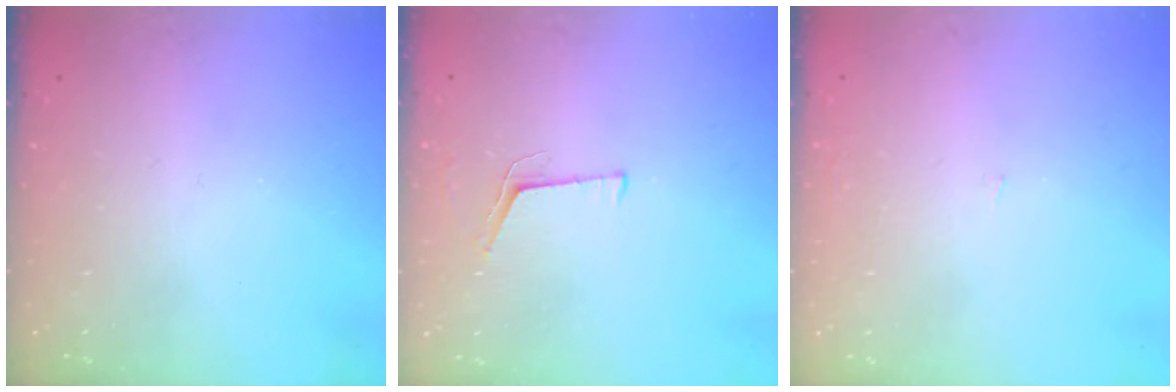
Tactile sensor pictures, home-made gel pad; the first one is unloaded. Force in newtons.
{"total": 4.2, "press": 3.5, "slide": 2.3}
{"total": 0.9, "press": 0.9, "slide": 0.0}